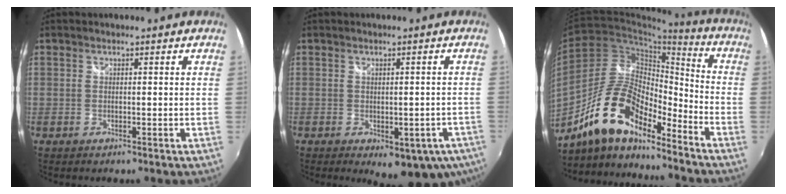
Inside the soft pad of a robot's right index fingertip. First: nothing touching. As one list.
[{"total": 11.4, "force": [-6.6, 5.2, 7.6], "torque": [-0.101, -0.023, -0.072]}, {"total": 17.0, "force": [-12.5, 5.7, 10.0], "torque": [-0.191, 0.004, -0.238]}]